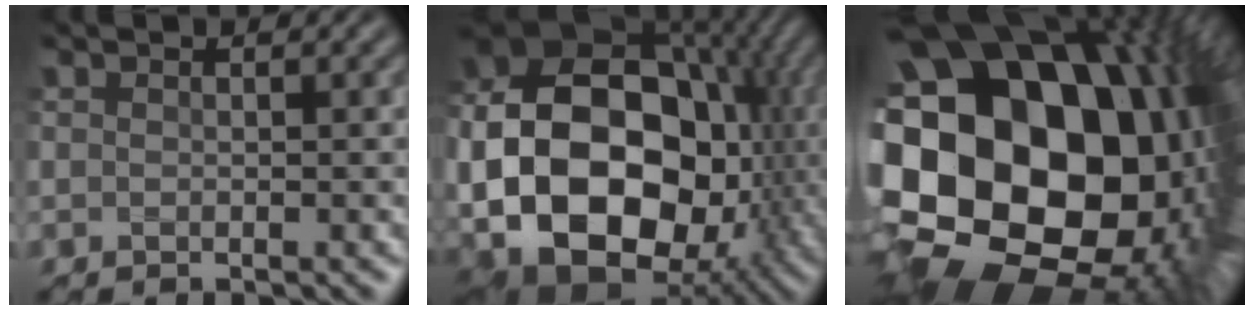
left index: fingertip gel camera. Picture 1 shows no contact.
{"total": 20.0, "force": [-3.1, 14.8, 13.1], "torque": [-0.247, -0.020, -0.033]}
{"total": 23.2, "force": [-0.2, 16.8, 16.0], "torque": [-0.303, -0.056, 0.001]}